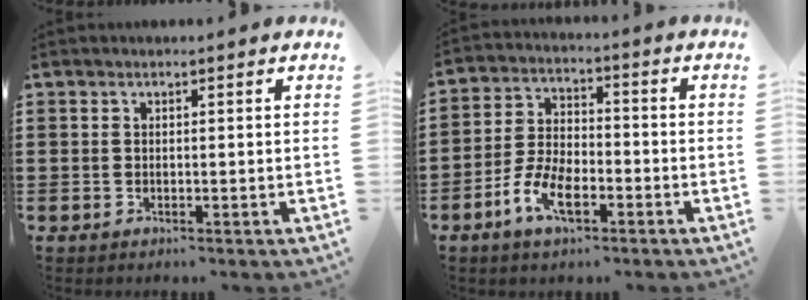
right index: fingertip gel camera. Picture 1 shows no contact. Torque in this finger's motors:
{"motor_torque": [1.33, 0.81, 0.25, 0.14]}